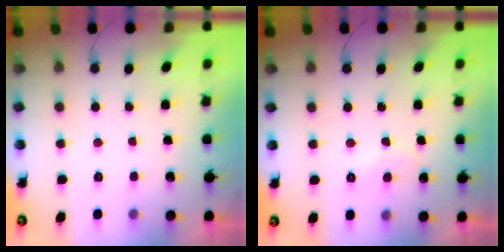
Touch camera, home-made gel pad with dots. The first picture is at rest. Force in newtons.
{"total": 7.1, "press": 7.0, "slide": 0.5}